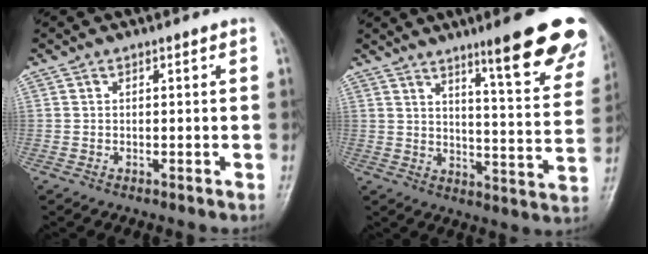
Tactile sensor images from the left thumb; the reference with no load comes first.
{"total": 19.3, "force": [12.3, 2.9, 14.6], "torque": [-0.153, -0.064, 0.163]}